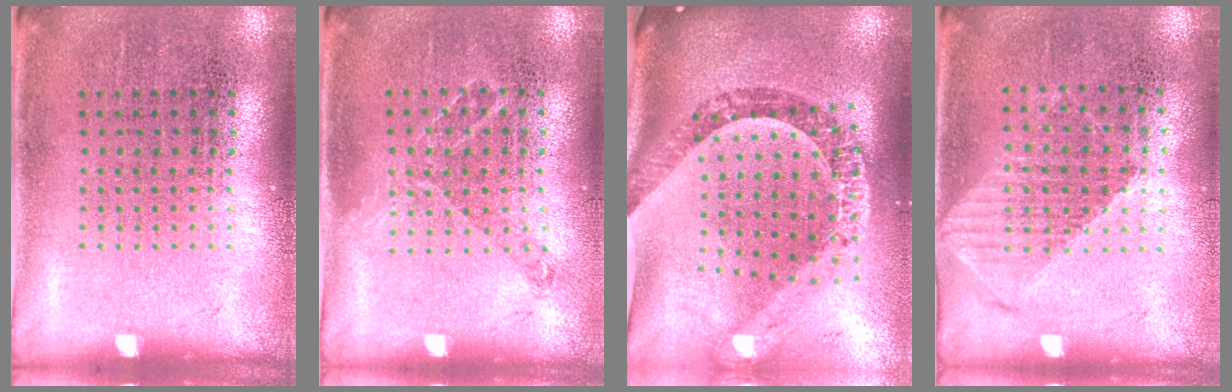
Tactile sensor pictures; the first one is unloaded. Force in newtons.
{"total": 0.8, "press": 0.8, "slide": 0.3}
{"total": 2.4, "press": 1.9, "slide": 1.5}
{"total": 1.2, "press": 1.1, "slide": 0.5}